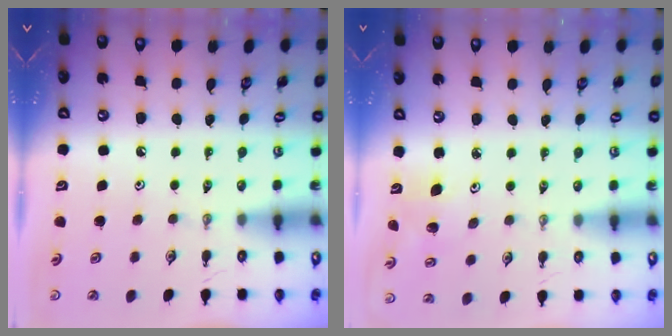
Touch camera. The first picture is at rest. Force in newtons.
{"total": 5.2, "press": 4.9, "slide": 1.8}